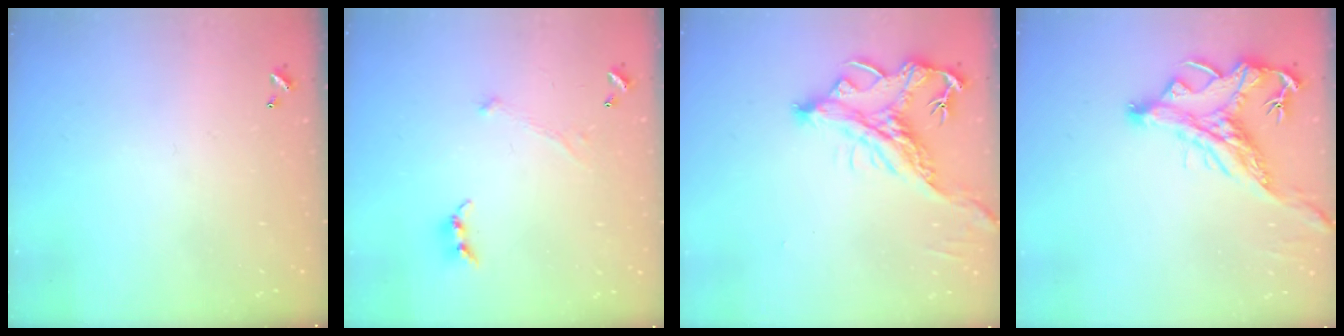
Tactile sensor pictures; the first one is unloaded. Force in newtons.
{"total": 0.0}
{"total": 3.2, "press": 3.0, "slide": 1.3}
{"total": 2.9, "press": 2.5, "slide": 1.4}